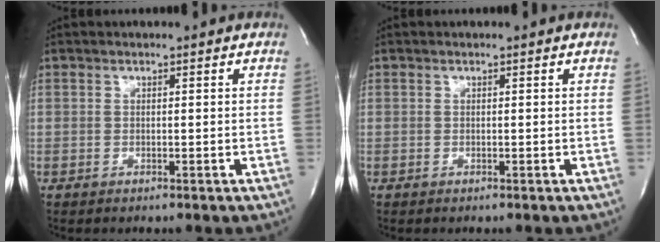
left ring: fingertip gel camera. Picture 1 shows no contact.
{"total": 0.0}